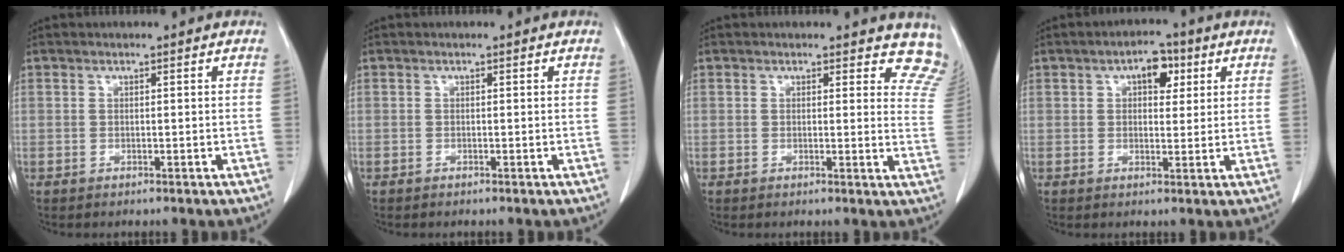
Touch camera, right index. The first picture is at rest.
{"total": 0.0}
{"total": 6.6, "force": [6.1, 2.4, 0.6], "torque": [0.033, -0.027, 0.026]}
{"total": 4.7, "force": [2.0, 2.5, 3.6], "torque": [-0.051, 0.014, 0.027]}